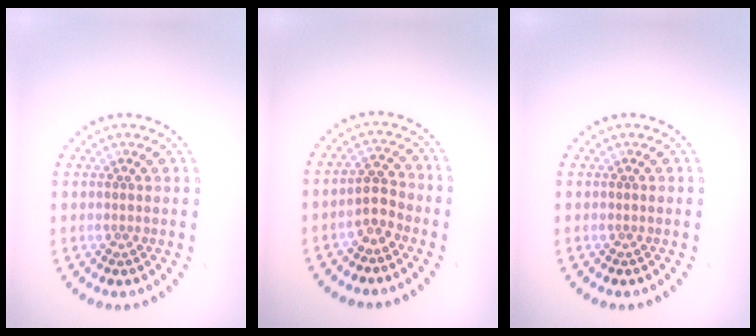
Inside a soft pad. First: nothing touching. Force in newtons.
{"total": 2.2, "press": 2.0, "slide": 0.9}
{"total": 0.0}